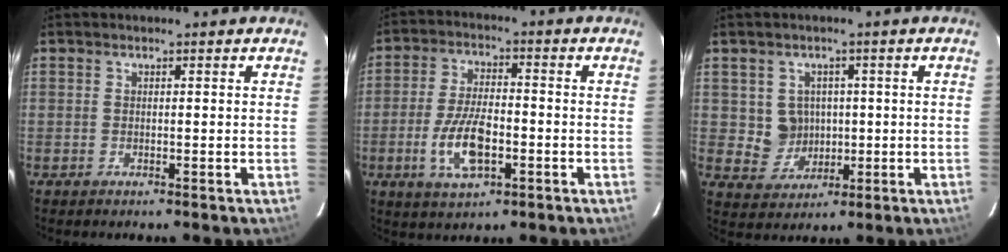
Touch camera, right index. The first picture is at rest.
{"total": 10.1, "force": [-3.3, 4.4, 8.5], "torque": [-0.174, -0.004, -0.058]}
{"total": 5.8, "force": [0.5, 5.7, 1.1], "torque": [-0.031, 0.014, 0.025]}